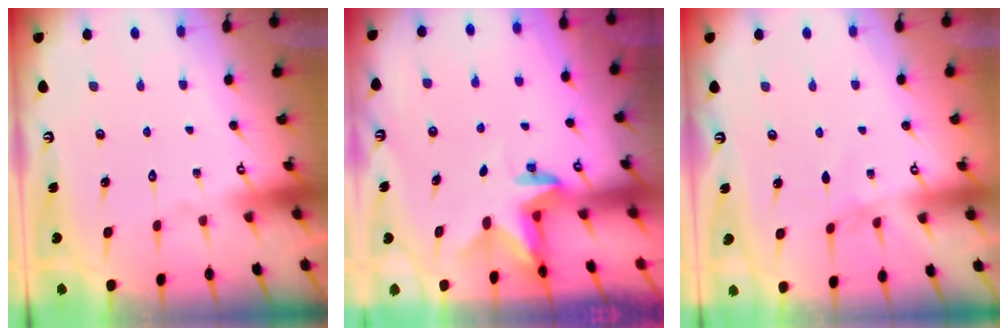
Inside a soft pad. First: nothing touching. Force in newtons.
{"total": 2.4, "press": 2.3, "slide": 0.4}
{"total": 1.2, "press": 1.1, "slide": 0.4}